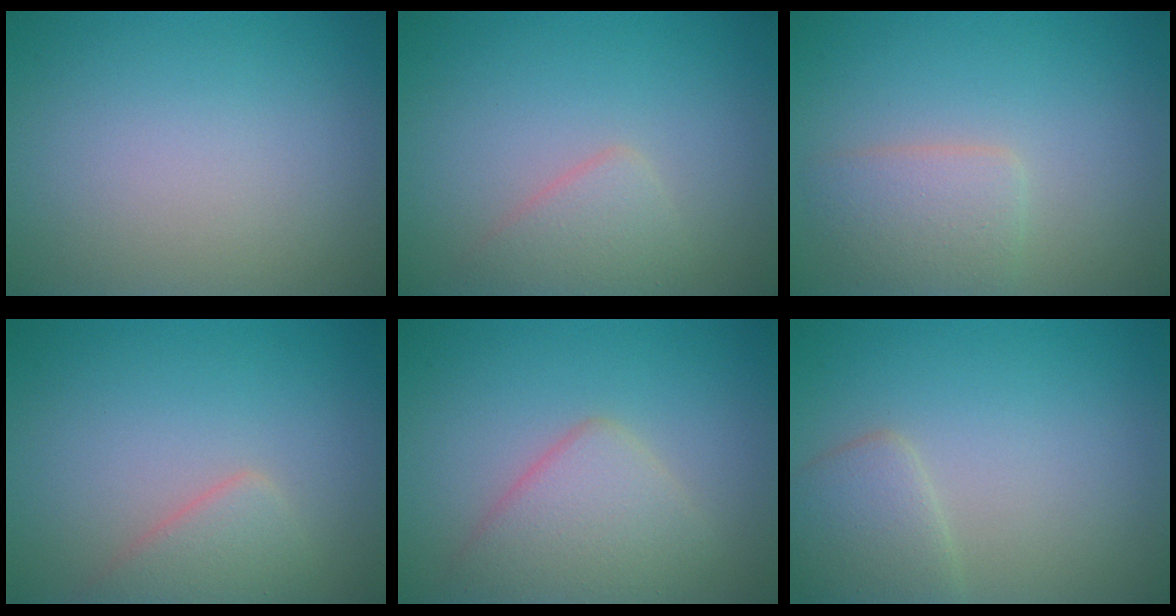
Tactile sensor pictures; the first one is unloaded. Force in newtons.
{"total": 2.2, "press": 2.1, "slide": 0.2}
{"total": 2.8, "press": 2.8, "slide": 0.0}
{"total": 2.6, "press": 2.6, "slide": 0.0}
{"total": 4.0, "press": 4.0, "slide": 0.4}
{"total": 2.6, "press": 2.6, "slide": 0.1}